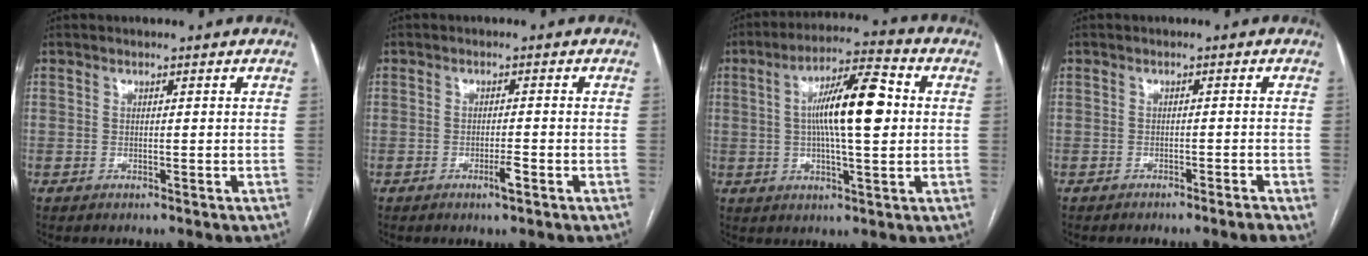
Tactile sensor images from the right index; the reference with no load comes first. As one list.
[{"total": 2.3, "force": [-1.2, 0.0, 1.9], "torque": [-0.033, -0.004, -0.020]}, {"total": 12.5, "force": [1.4, 2.1, 12.2], "torque": [-0.212, 0.021, 0.019]}, {"total": 2.2, "force": [-1.6, 0.1, 1.6], "torque": [-0.022, -0.001, -0.023]}]